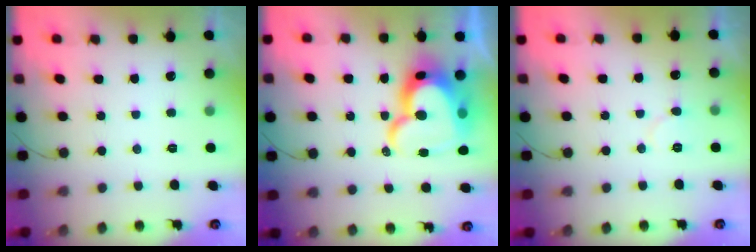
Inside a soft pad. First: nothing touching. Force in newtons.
{"total": 22.4, "press": 22.3, "slide": 2.2}
{"total": 5.4, "press": 5.4, "slide": 0.5}